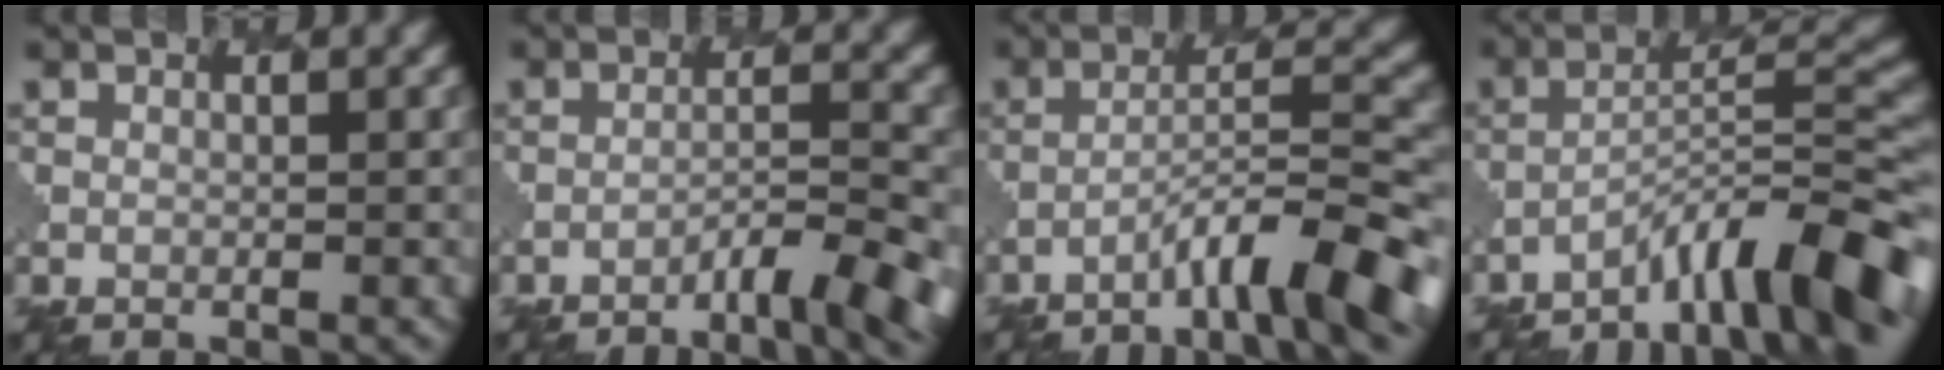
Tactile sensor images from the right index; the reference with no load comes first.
{"total": 6.1, "force": [-4.3, 1.2, 4.1], "torque": [-0.055, 0.003, -0.058]}
{"total": 8.0, "force": [-5.0, 1.2, 6.2], "torque": [-0.093, 0.013, -0.083]}
{"total": 9.5, "force": [-6.7, 1.6, 6.5], "torque": [-0.090, 0.017, -0.106]}